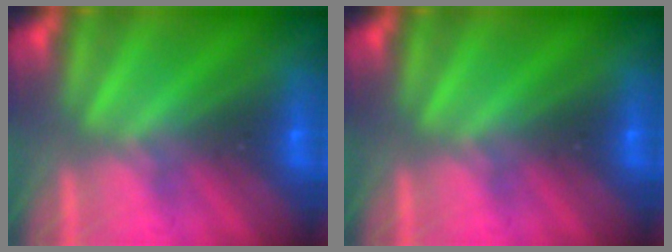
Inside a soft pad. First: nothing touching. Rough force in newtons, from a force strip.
{"total": 0.0}